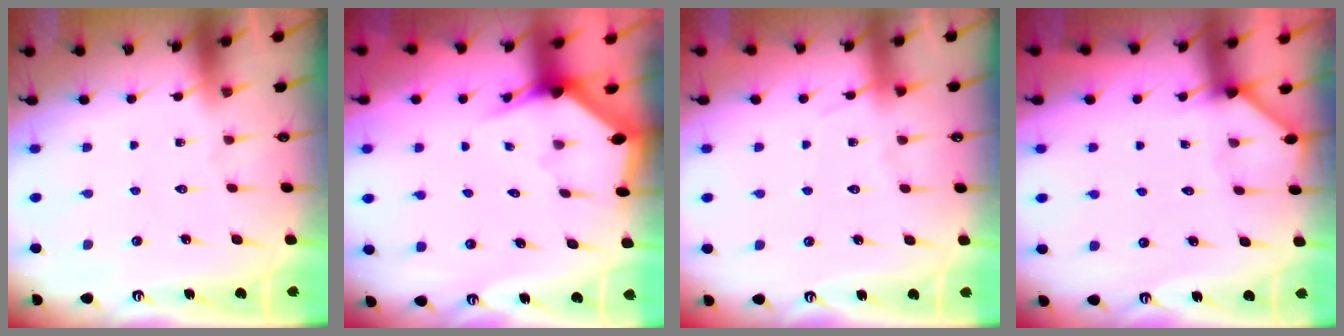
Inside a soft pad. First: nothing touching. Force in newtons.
{"total": 2.9, "press": 2.9, "slide": 0.1}
{"total": 5.0, "press": 5.0, "slide": 0.7}
{"total": 2.0, "press": 2.0, "slide": 0.2}